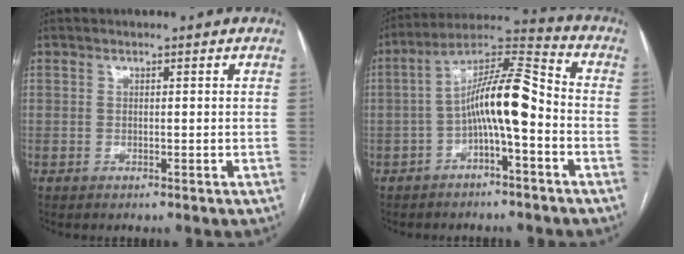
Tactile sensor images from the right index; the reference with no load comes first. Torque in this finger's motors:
{"motor_torque": [1.53, -0.21, 0.91, 0.21]}